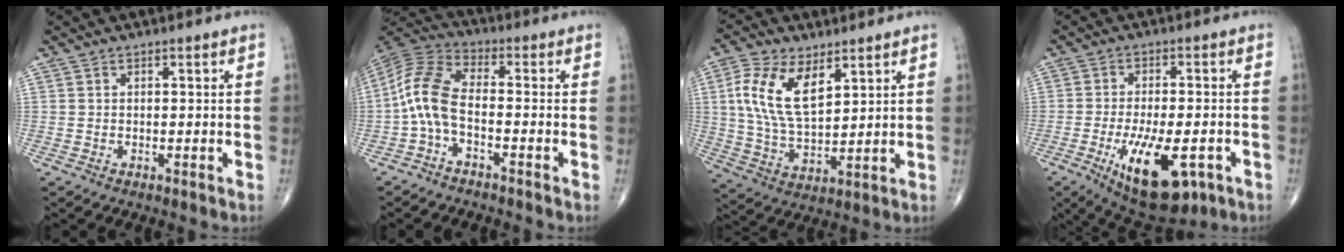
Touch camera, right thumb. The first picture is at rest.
{"total": 9.0, "force": [-2.2, 4.1, 7.8], "torque": [-0.170, 0.038, -0.056]}
{"total": 13.2, "force": [5.3, 6.7, 10.1], "torque": [-0.190, -0.018, 0.108]}
{"total": 14.9, "force": [-5.8, 6.2, 12.2], "torque": [-0.195, 0.004, -0.072]}